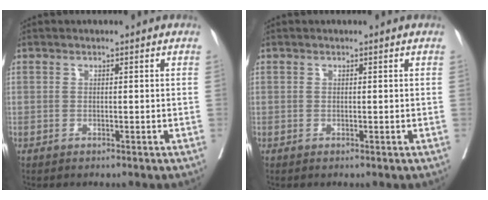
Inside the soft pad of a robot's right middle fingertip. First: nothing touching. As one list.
[{"total": 0.0}]